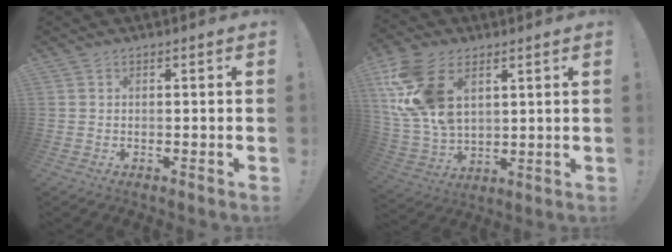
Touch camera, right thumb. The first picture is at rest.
{"total": 18.8, "force": [7.3, 12.1, 12.4], "torque": [-0.255, -0.026, 0.139]}